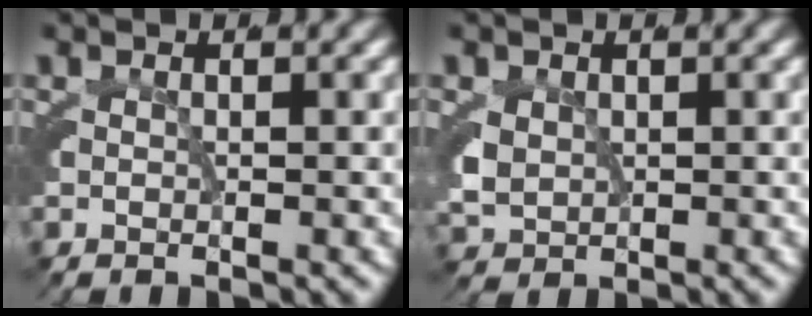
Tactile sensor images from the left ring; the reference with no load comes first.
{"total": 2.4, "force": [-0.1, 2.2, 0.9], "torque": [-0.045, -0.016, 0.012]}